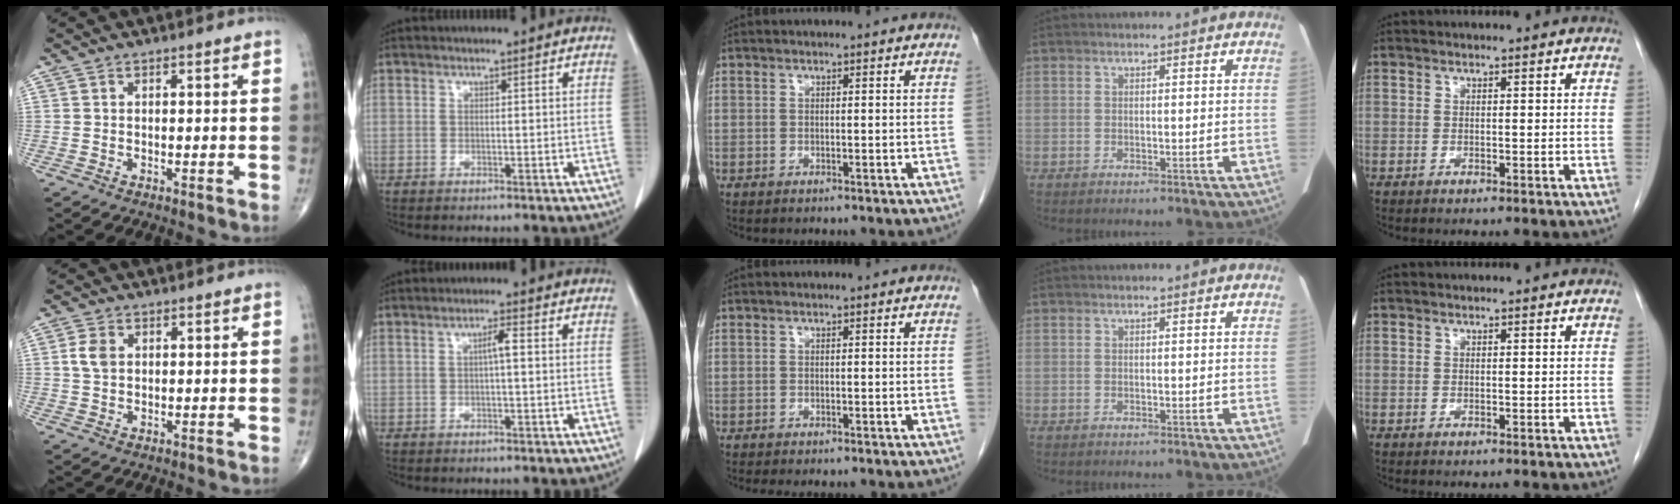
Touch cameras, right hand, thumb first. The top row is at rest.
{"thumb": {"total": 3.5, "force": [0.7, 2.4, 2.4], "torque": [-0.048, 0.002, 0.012]}, "index": {"total": 2.3, "force": [0.3, 0.1, 2.3], "torque": [-0.040, 0.004, 0.003]}, "middle": {"total": 1.9, "force": [-1.7, 0.3, 0.9], "torque": [-0.015, -0.006, -0.019]}}